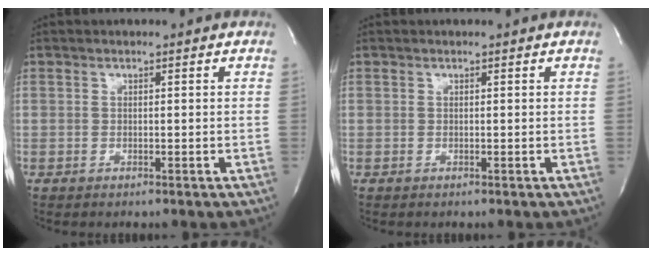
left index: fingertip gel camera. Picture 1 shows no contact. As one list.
[{"total": 0.0}]